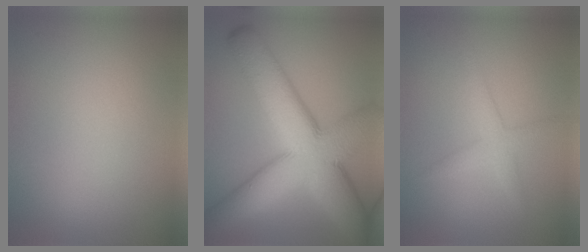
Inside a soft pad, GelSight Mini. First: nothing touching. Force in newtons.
{"total": 13.8, "press": 13.8, "slide": 0.8}
{"total": 2.2, "press": 2.2, "slide": 0.1}